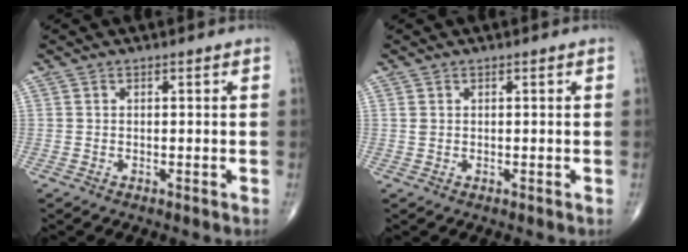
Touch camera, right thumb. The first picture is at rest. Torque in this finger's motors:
{"motor_torque": [0.11, 0.06, 0.19, 0.13, 0.00]}